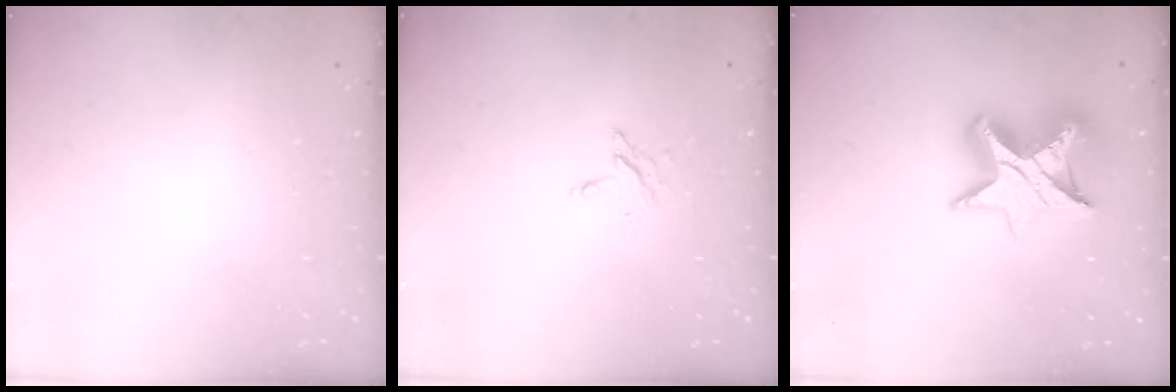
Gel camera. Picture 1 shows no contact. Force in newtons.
{"total": 3.7, "press": 3.6, "slide": 0.3}
{"total": 14.4, "press": 14.4, "slide": 0.8}